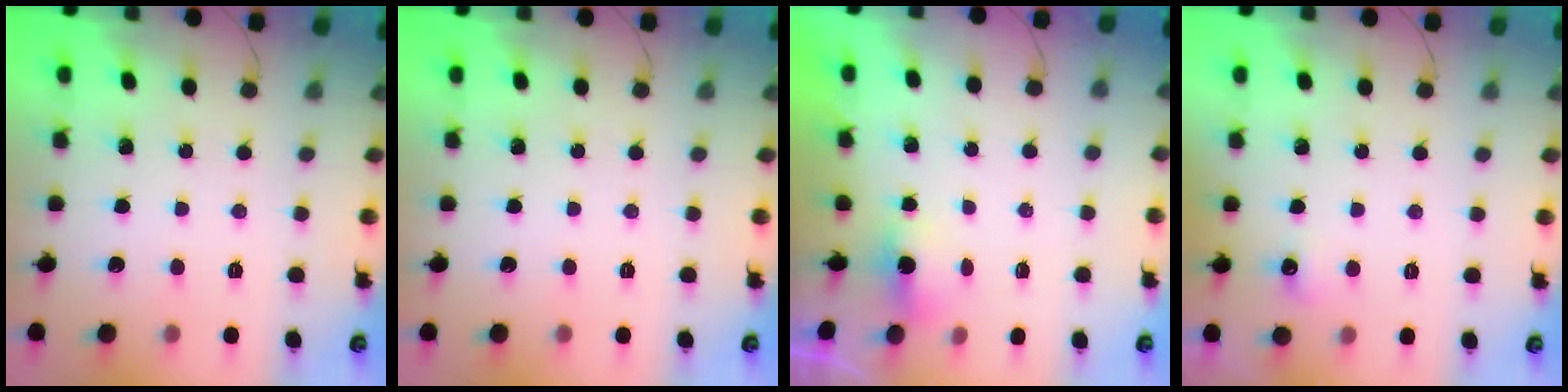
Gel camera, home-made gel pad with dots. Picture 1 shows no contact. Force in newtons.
{"total": 0.0}
{"total": 2.7, "press": 2.6, "slide": 0.7}
{"total": 8.9, "press": 3.0, "slide": 8.4}